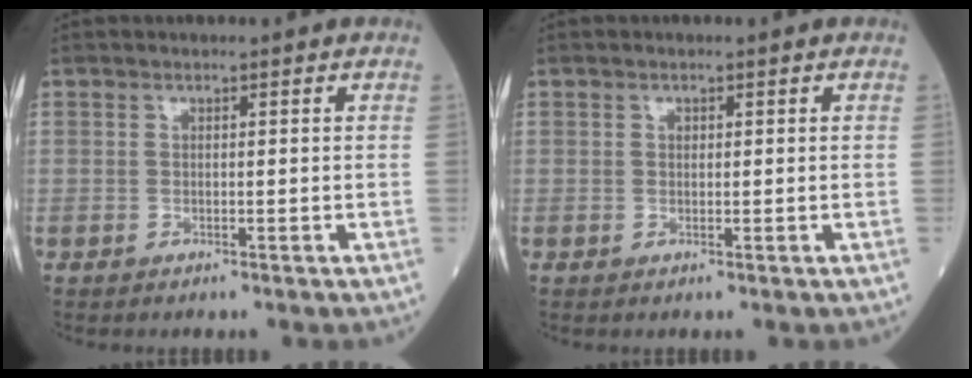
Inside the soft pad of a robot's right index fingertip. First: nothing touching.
{"total": 0.6, "force": [0.2, 0.4, 0.3], "torque": [-0.006, 0.000, 0.003]}